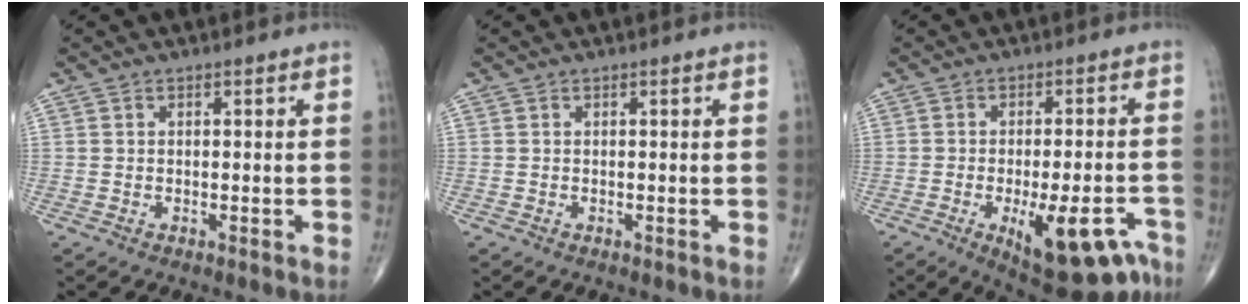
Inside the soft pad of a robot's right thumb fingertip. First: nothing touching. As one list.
[{"total": 0.0}, {"total": 15.3, "force": [-7.9, 5.7, 11.8], "torque": [-0.116, 0.030, -0.098]}]